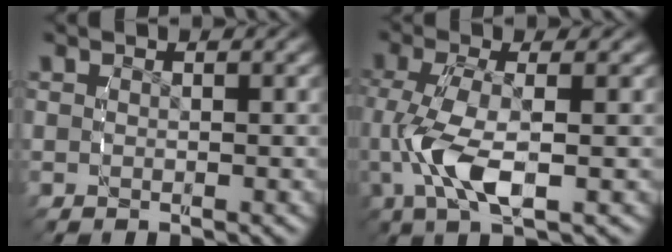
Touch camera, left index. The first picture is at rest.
{"total": 4.9, "force": [-0.2, 1.9, 4.5], "torque": [-0.099, 0.002, -0.005]}